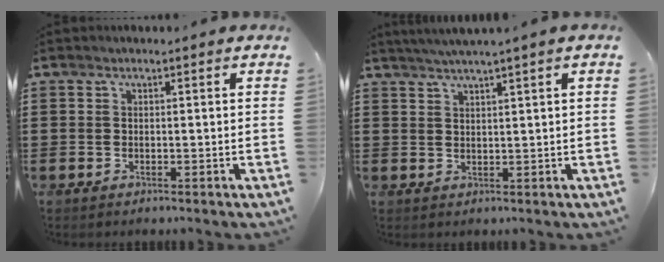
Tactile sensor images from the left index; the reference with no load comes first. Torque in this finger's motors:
{"motor_torque": [2.14, 0.00, 0.38, 0.05]}